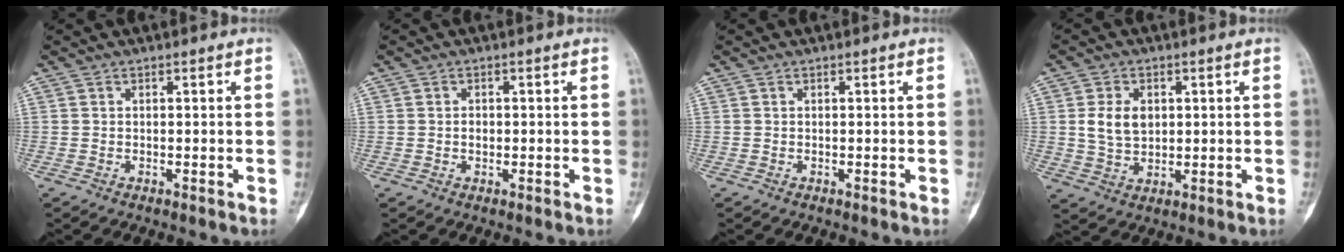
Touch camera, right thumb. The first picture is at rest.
{"total": 1.4, "force": [-0.1, 1.1, 0.9], "torque": [-0.011, 0.003, -0.001]}
{"total": 0.0}
{"total": 6.7, "force": [1.2, 4.7, 4.6], "torque": [-0.070, -0.006, 0.028]}